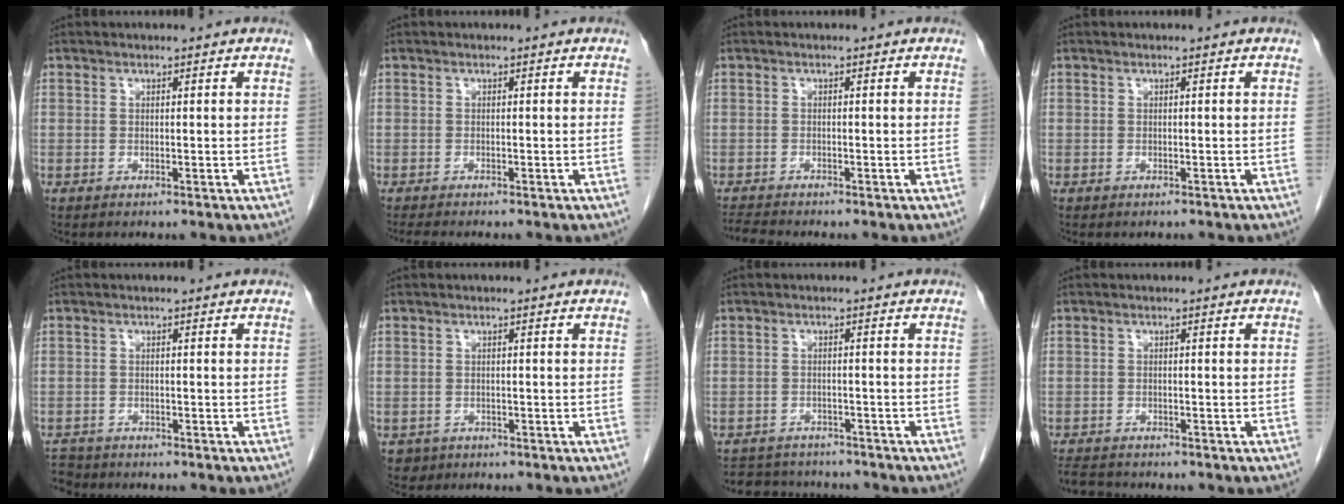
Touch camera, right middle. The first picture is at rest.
{"total": 2.6, "force": [-2.3, 0.2, 1.2], "torque": [-0.021, -0.007, -0.034]}
{"total": 2.3, "force": [-2.2, -0.4, 0.2], "torque": [-0.014, -0.015, -0.041]}
{"total": 0.5, "force": [-0.4, 0.3, 0.0], "torque": [-0.007, 0.001, -0.008]}
{"total": 3.0, "force": [-2.8, 1.0, -0.4], "torque": [0.001, -0.007, -0.051]}
{"total": 1.9, "force": [-1.0, 1.6, 0.0], "torque": [-0.005, 0.005, -0.013]}
{"total": 7.4, "force": [-6.9, 2.4, 0.9], "torque": [-0.014, 0.005, -0.095]}
{"total": 4.7, "force": [-4.4, 1.1, 1.1], "torque": [-0.022, -0.012, -0.072]}